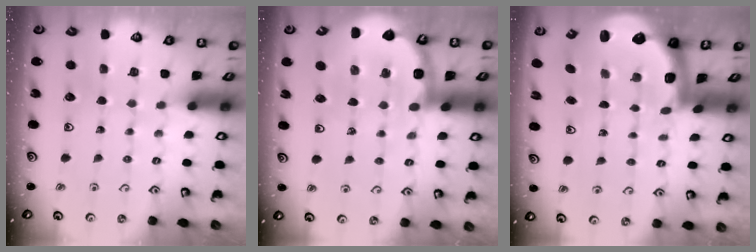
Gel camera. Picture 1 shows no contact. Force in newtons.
{"total": 8.3, "press": 7.7, "slide": 2.9}
{"total": 2.8, "press": 2.5, "slide": 1.4}